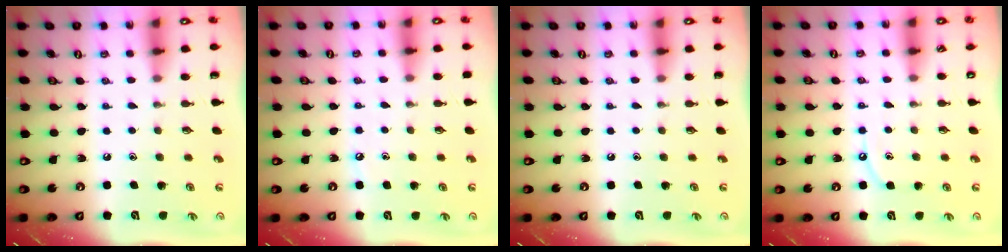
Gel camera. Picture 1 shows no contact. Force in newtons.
{"total": 3.2, "press": 3.2, "slide": 0.4}
{"total": 0.0}
{"total": 5.6, "press": 5.6, "slide": 0.5}